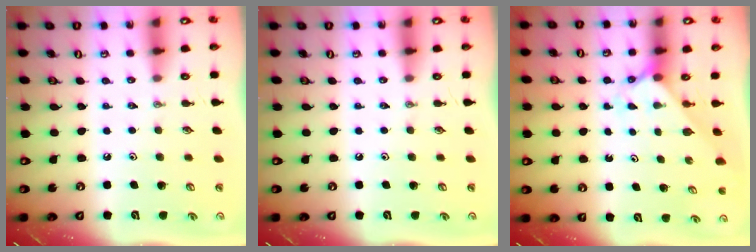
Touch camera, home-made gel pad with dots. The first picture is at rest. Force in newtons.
{"total": 0.0}
{"total": 2.1, "press": 2.1, "slide": 0.3}